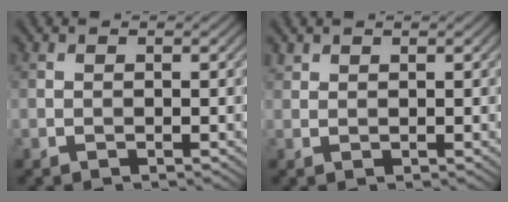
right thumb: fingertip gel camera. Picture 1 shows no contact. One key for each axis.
{"total": 0.9, "fx": 0.8, "fy": 0.4, "fz": 0.1, "tx": -0.007, "ty": 0.000, "tz": 0.021}